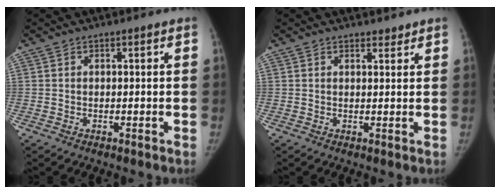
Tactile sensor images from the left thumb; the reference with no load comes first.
{"total": 1.5, "force": [1.4, 0.5, 0.3], "torque": [0.004, -0.012, 0.020]}